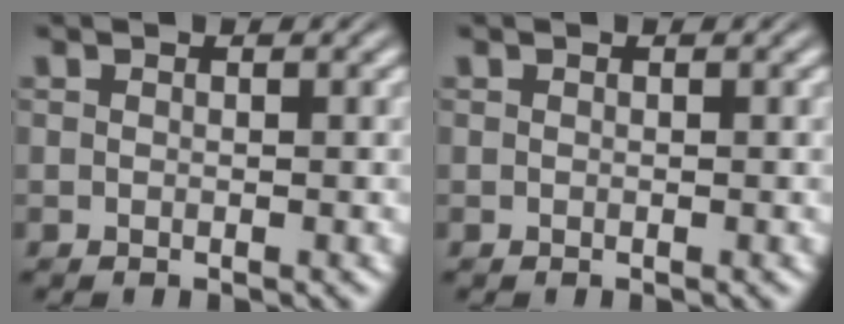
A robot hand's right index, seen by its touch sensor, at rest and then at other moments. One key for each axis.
{"total": 0.0}